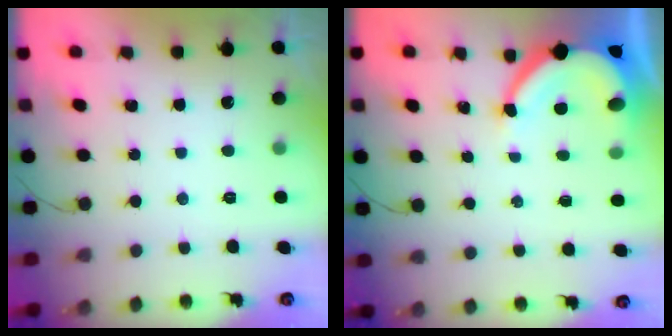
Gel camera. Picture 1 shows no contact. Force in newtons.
{"total": 8.7, "press": 8.6, "slide": 1.2}